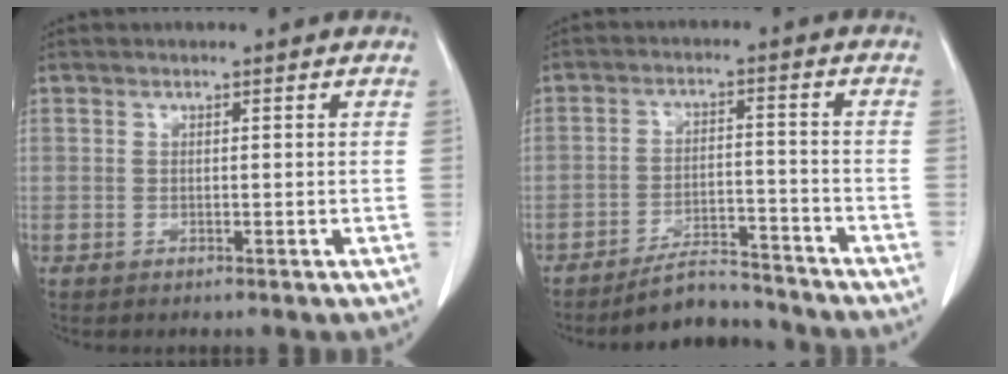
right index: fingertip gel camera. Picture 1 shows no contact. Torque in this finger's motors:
{"motor_torque": [-0.05, -0.24, -0.34, -0.07]}